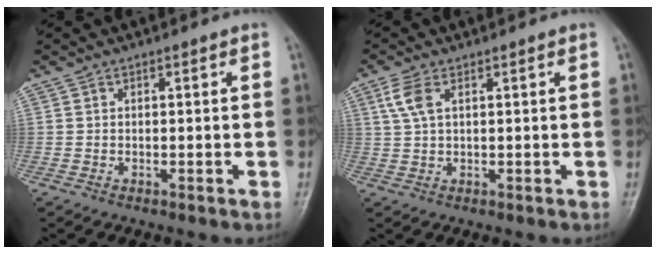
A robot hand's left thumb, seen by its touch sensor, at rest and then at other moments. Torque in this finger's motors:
{"motor_torque": [0.67, 0.65, 0.36, -0.43, 0.10]}